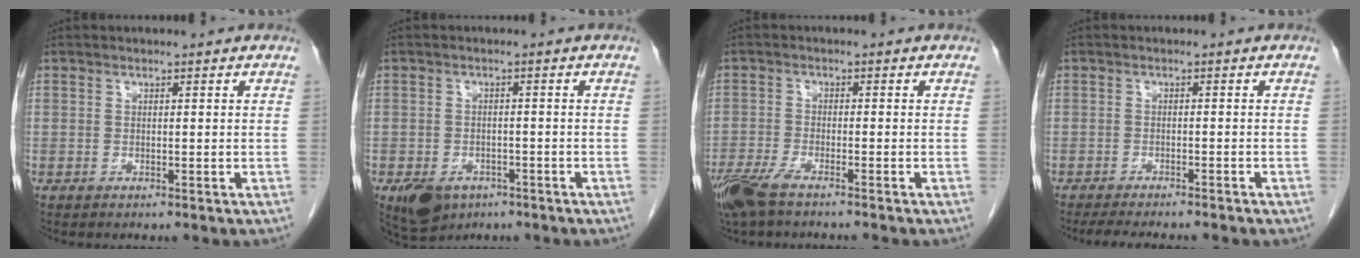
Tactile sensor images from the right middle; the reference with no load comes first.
{"total": 6.4, "force": [-3.8, 4.2, 2.9], "torque": [-0.051, -0.003, -0.052]}
{"total": 7.0, "force": [-5.5, 1.0, 4.2], "torque": [-0.080, -0.015, -0.100]}
{"total": 9.8, "force": [-8.4, 1.7, 4.8], "torque": [-0.059, -0.009, -0.110]}